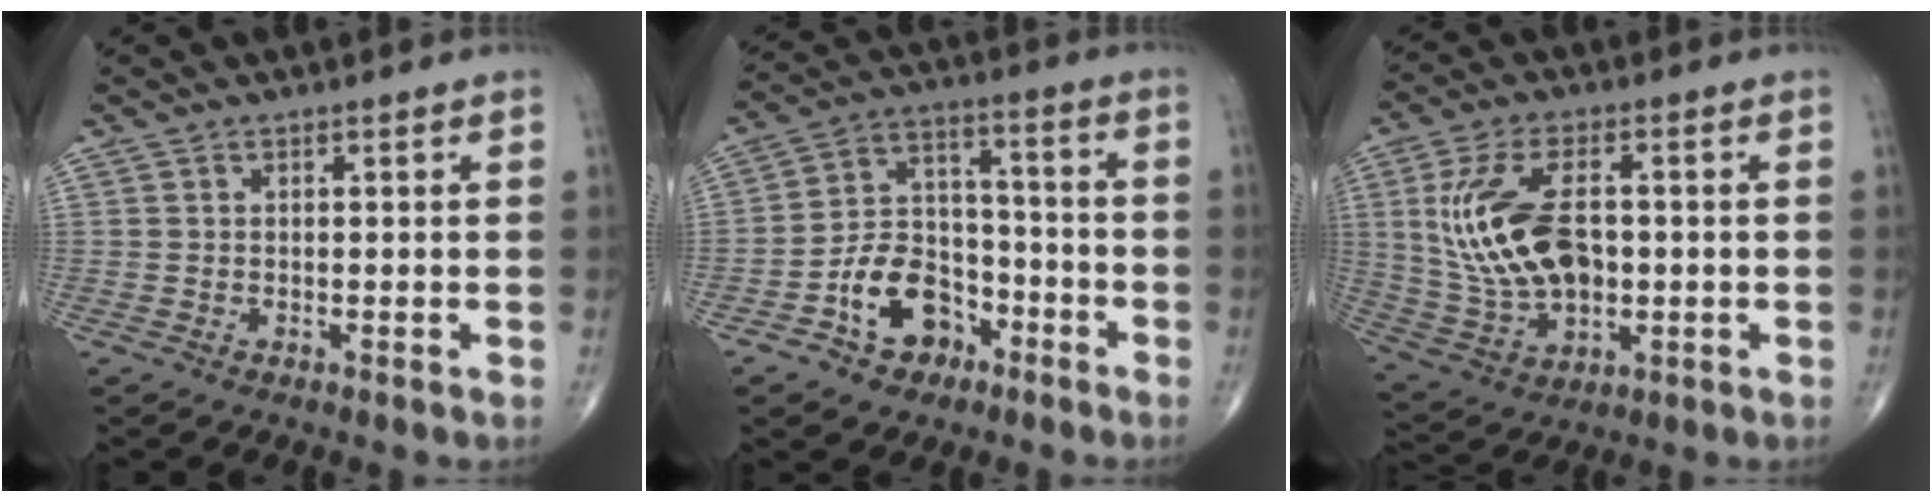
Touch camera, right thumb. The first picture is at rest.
{"total": 12.0, "force": [-6.1, 8.3, 6.1], "torque": [-0.072, 0.063, -0.107]}
{"total": 16.5, "force": [1.2, 9.2, 13.6], "torque": [-0.263, -0.001, 0.034]}